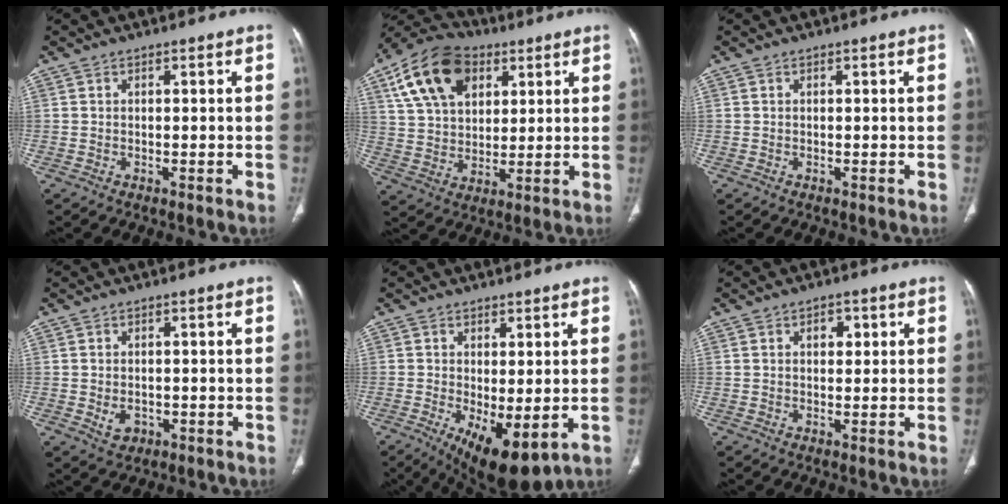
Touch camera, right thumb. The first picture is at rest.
{"total": 17.2, "force": [7.5, 11.1, 10.8], "torque": [-0.180, -0.005, 0.132]}
{"total": 0.0}
{"total": 3.1, "force": [-0.7, 2.4, 1.9], "torque": [-0.025, 0.001, -0.002]}
{"total": 9.9, "force": [-2.4, 4.1, 8.7], "torque": [-0.132, -0.020, -0.023]}
{"total": 2.9, "force": [1.0, 1.9, 2.0], "torque": [-0.017, 0.000, 0.013]}